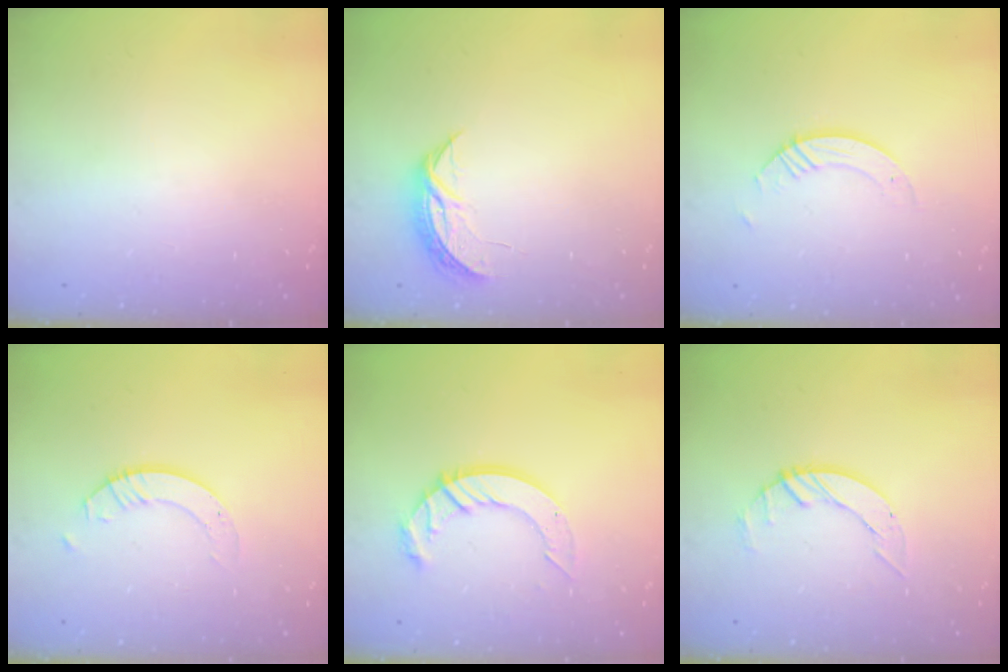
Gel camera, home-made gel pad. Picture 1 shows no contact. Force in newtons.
{"total": 5.8, "press": 5.8, "slide": 0.6}
{"total": 3.7, "press": 3.7, "slide": 0.3}
{"total": 3.4, "press": 3.4, "slide": 0.0}
{"total": 11.1, "press": 11.1, "slide": 1.0}
{"total": 3.3, "press": 3.3, "slide": 0.4}